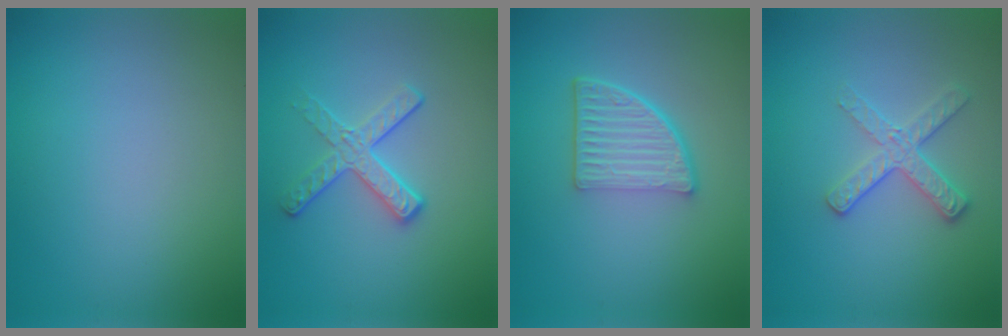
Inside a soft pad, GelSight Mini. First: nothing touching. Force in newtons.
{"total": 3.0, "press": 2.6, "slide": 1.6}
{"total": 5.2, "press": 3.5, "slide": 3.8}
{"total": 2.7, "press": 2.4, "slide": 1.2}